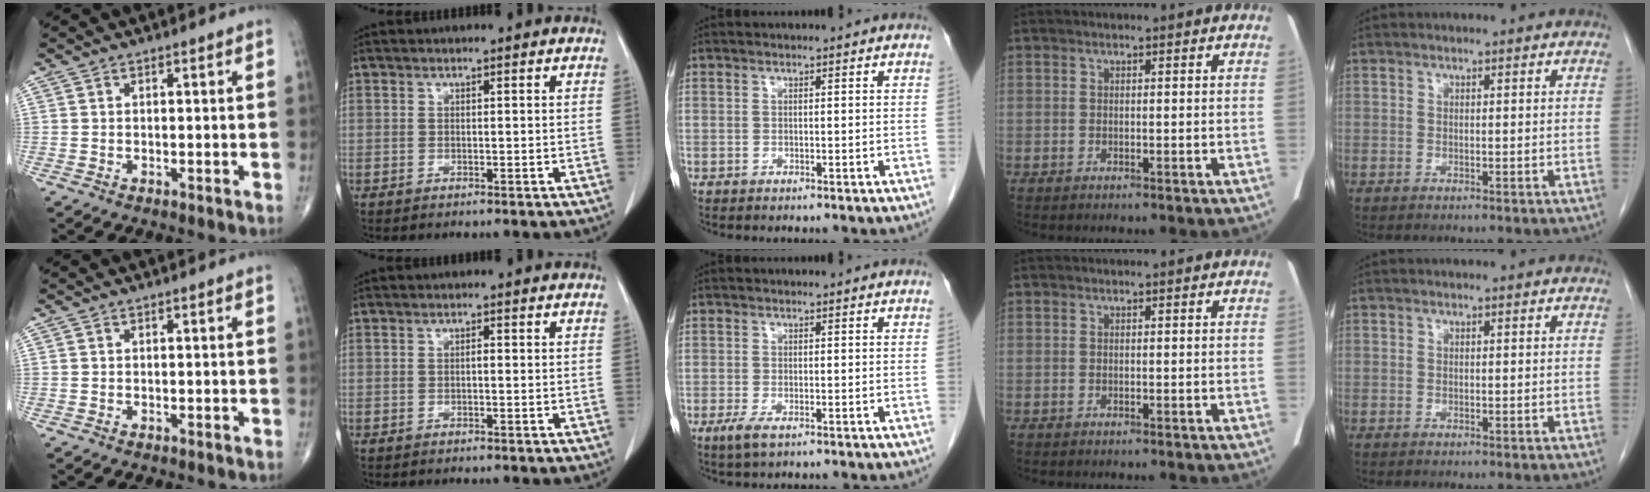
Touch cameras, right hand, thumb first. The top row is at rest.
{"index": {"total": 0.6, "force": [-0.1, 0.2, 0.5], "torque": [-0.011, 0.001, -0.002]}, "middle": {"total": 2.3, "force": [-1.2, 0.7, 1.9], "torque": [-0.043, -0.006, -0.022]}}